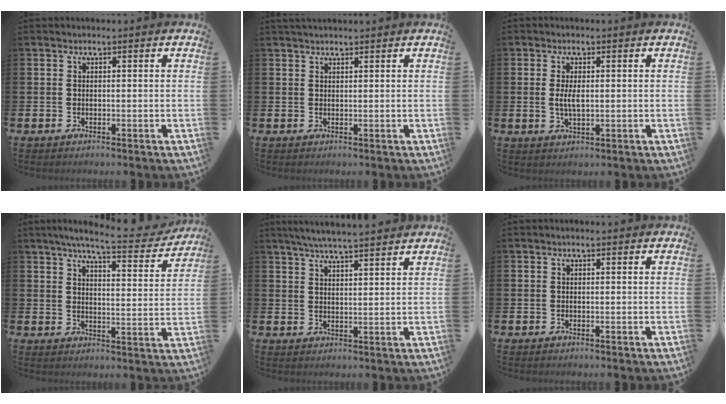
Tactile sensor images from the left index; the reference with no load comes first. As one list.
[{"total": 1.2, "force": [1.2, 0.2, 0.3], "torque": [-0.003, 0.001, 0.020]}, {"total": 3.0, "force": [0.1, 1.2, 2.7], "torque": [-0.046, 0.001, -0.002]}, {"total": 7.0, "force": [6.3, 0.7, 3.1], "torque": [-0.058, -0.037, 0.103]}, {"total": 5.3, "force": [5.1, -0.2, 1.4], "torque": [-0.036, -0.022, 0.089]}, {"total": 0.0}]